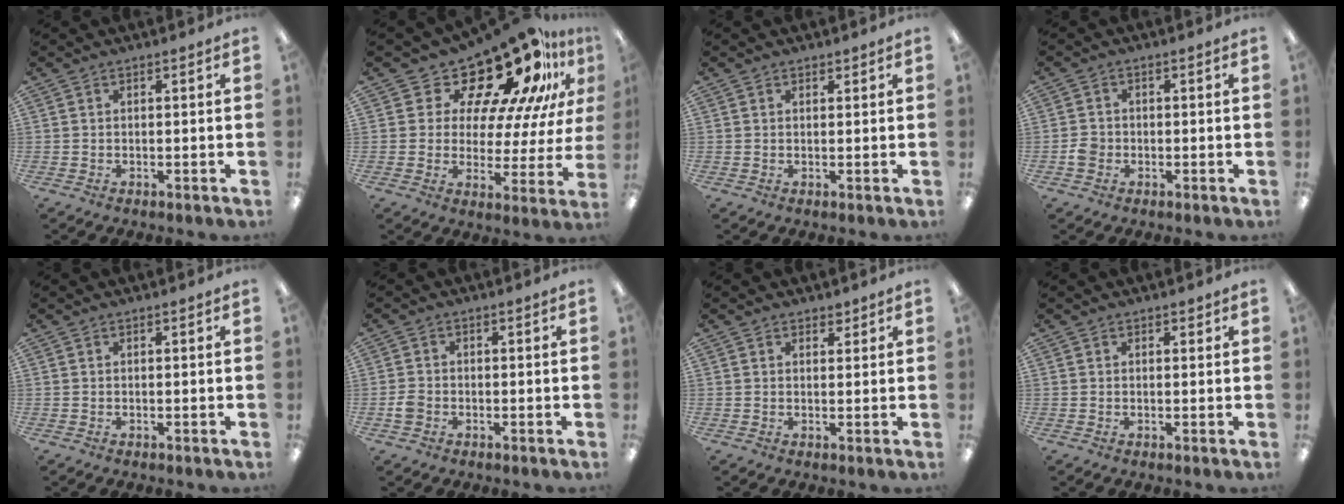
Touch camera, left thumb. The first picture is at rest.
{"total": 20.3, "force": [15.3, 8.0, 10.6], "torque": [-0.164, -0.122, 0.251]}
{"total": 1.0, "force": [0.8, 0.6, 0.1], "torque": [0.005, -0.002, 0.014]}
{"total": 2.9, "force": [-0.8, 2.5, 1.2], "torque": [-0.019, 0.007, -0.016]}
{"total": 0.0}
{"total": 2.6, "force": [-0.9, 2.1, 1.1], "torque": [-0.018, 0.006, -0.017]}
{"total": 1.8, "force": [1.4, 1.1, 0.3], "torque": [0.001, -0.003, 0.025]}
{"total": 1.0, "force": [0.6, 0.8, 0.3], "torque": [0.002, -0.001, 0.010]}